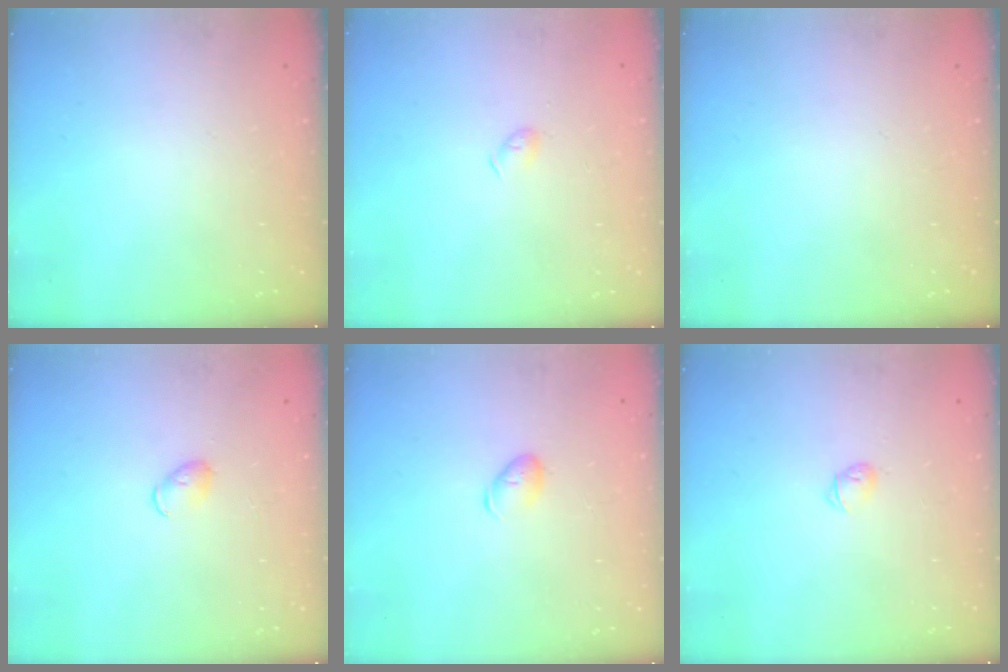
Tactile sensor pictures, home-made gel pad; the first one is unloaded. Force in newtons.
{"total": 2.9, "press": 2.9, "slide": 0.6}
{"total": 0.0}
{"total": 4.3, "press": 4.2, "slide": 0.9}
{"total": 5.9, "press": 5.8, "slide": 1.0}
{"total": 2.8, "press": 2.7, "slide": 0.6}